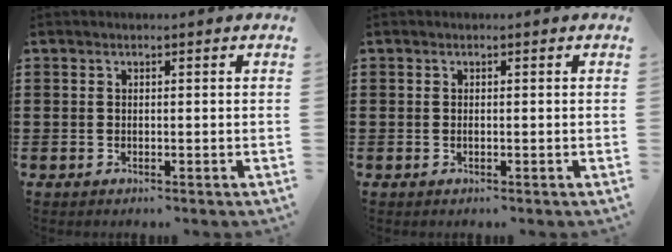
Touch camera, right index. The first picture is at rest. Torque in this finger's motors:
{"motor_torque": [1.34, 0.80, 0.06, 0.02]}